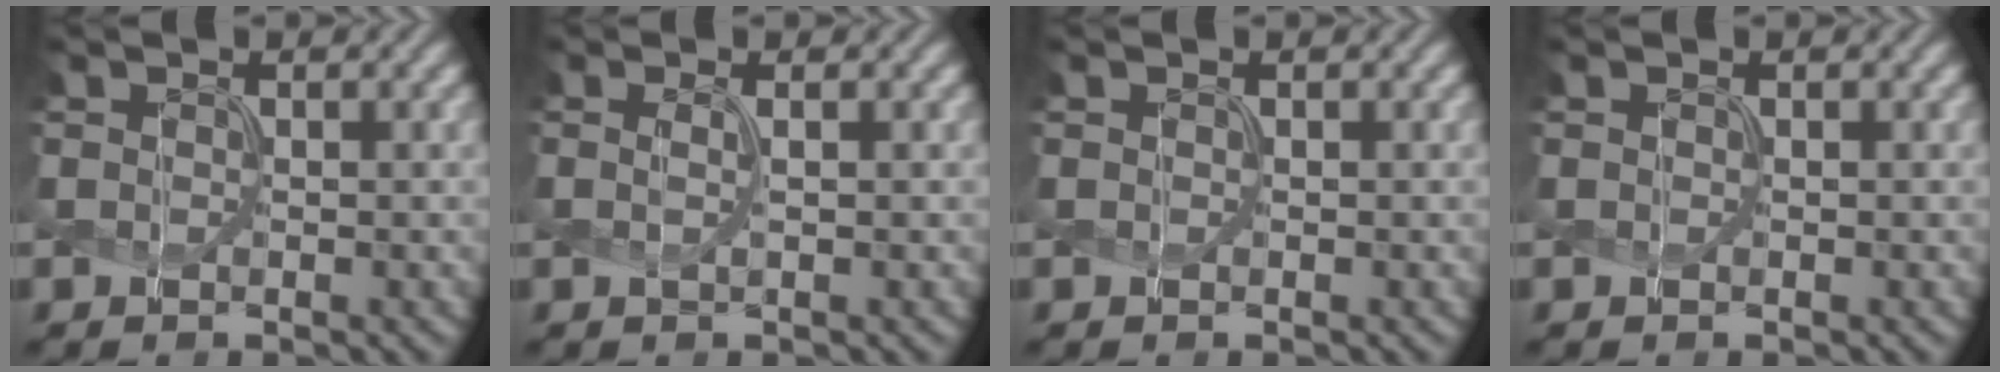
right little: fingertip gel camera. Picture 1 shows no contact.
{"total": 1.1, "force": [0.1, 0.2, 1.1], "torque": [-0.022, -0.001, -0.001]}
{"total": 0.0}
{"total": 0.0}